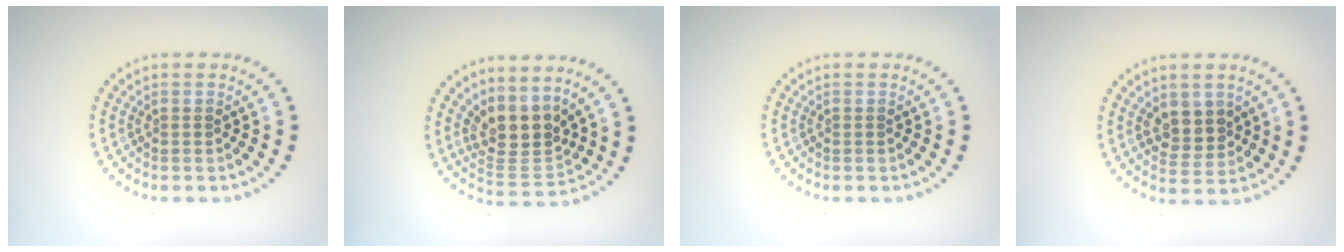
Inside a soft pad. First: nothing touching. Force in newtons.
{"total": 3.8, "press": 3.0, "slide": 2.4}
{"total": 0.0}
{"total": 3.0, "press": 2.8, "slide": 0.8}